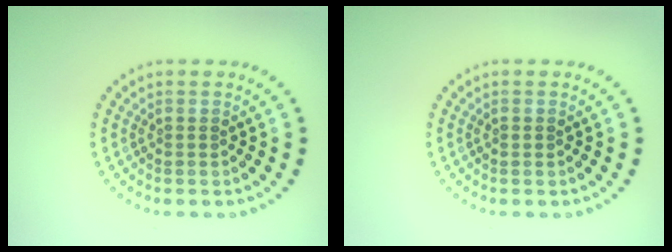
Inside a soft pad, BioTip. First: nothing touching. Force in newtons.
{"total": 0.6, "press": 0.6, "slide": 0.0}